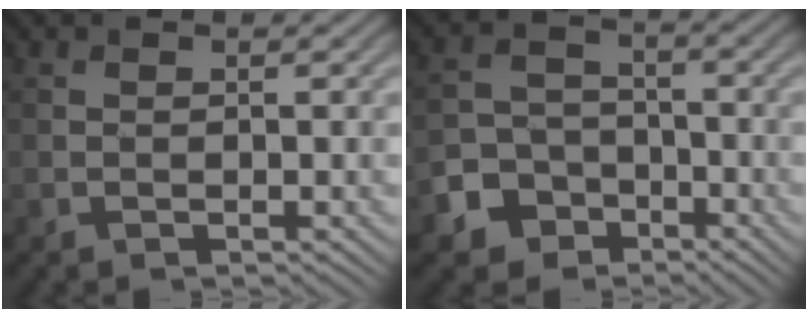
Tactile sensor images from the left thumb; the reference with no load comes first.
{"total": 6.3, "force": [-3.7, 4.7, 1.8], "torque": [-0.042, -0.009, -0.079]}